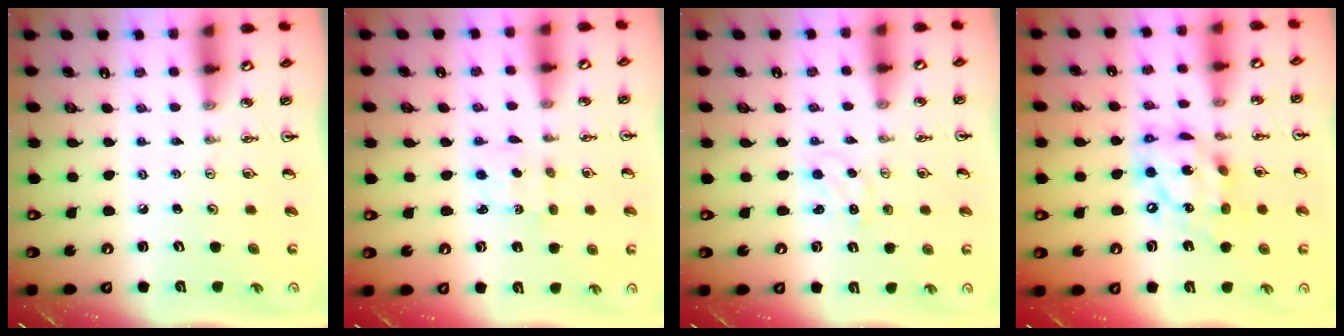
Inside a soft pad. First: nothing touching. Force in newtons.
{"total": 2.5, "press": 2.4, "slide": 0.5}
{"total": 1.1, "press": 1.1, "slide": 0.2}
{"total": 14.5, "press": 14.5, "slide": 1.6}